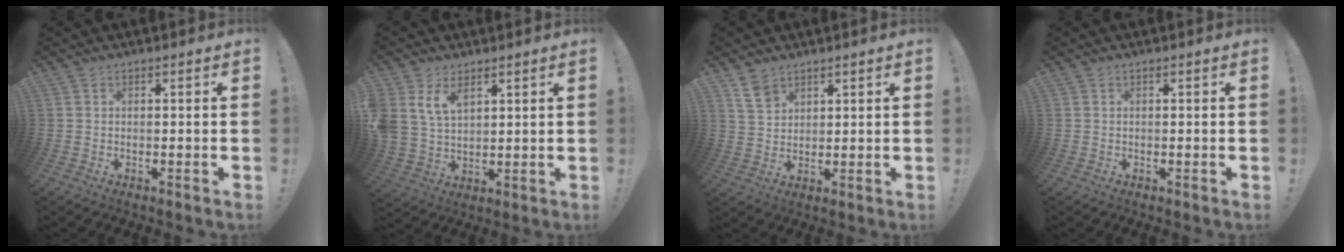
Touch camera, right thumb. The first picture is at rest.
{"total": 8.6, "force": [5.1, 5.5, 4.3], "torque": [-0.089, -0.024, 0.102]}
{"total": 5.5, "force": [4.1, 3.1, 2.0], "torque": [-0.033, -0.021, 0.078]}
{"total": 0.0}